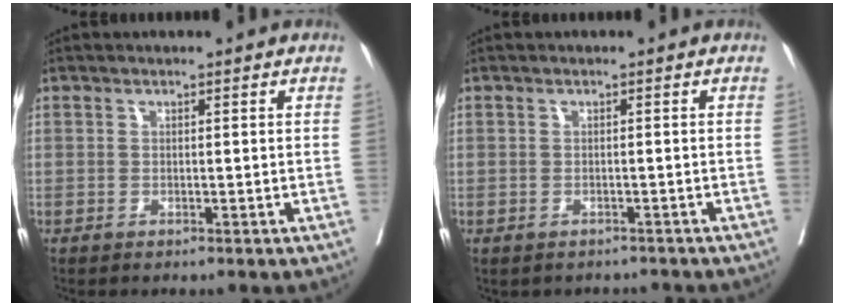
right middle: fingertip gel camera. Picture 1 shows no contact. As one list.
[{"total": 2.1, "force": [-1.8, 1.0, 0.1], "torque": [0.002, 0.004, -0.024]}]